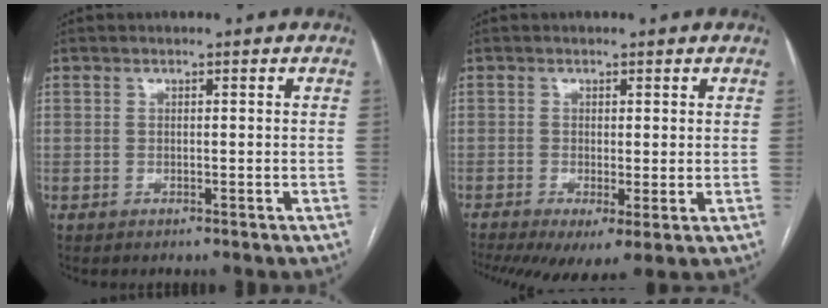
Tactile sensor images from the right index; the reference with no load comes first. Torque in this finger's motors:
{"motor_torque": [1.16, -0.97, 0.74, 0.17]}